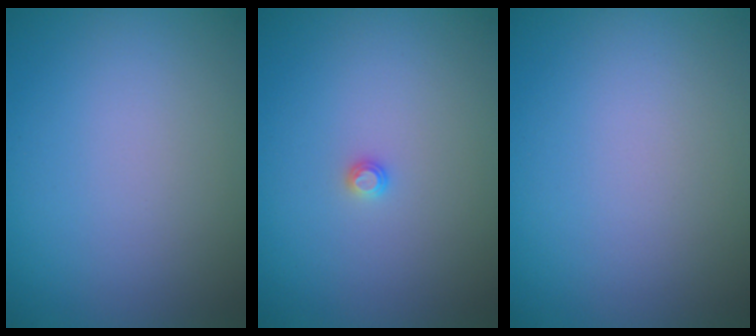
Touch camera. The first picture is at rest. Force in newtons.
{"total": 0.6, "press": 0.6, "slide": 0.2}
{"total": 0.0}